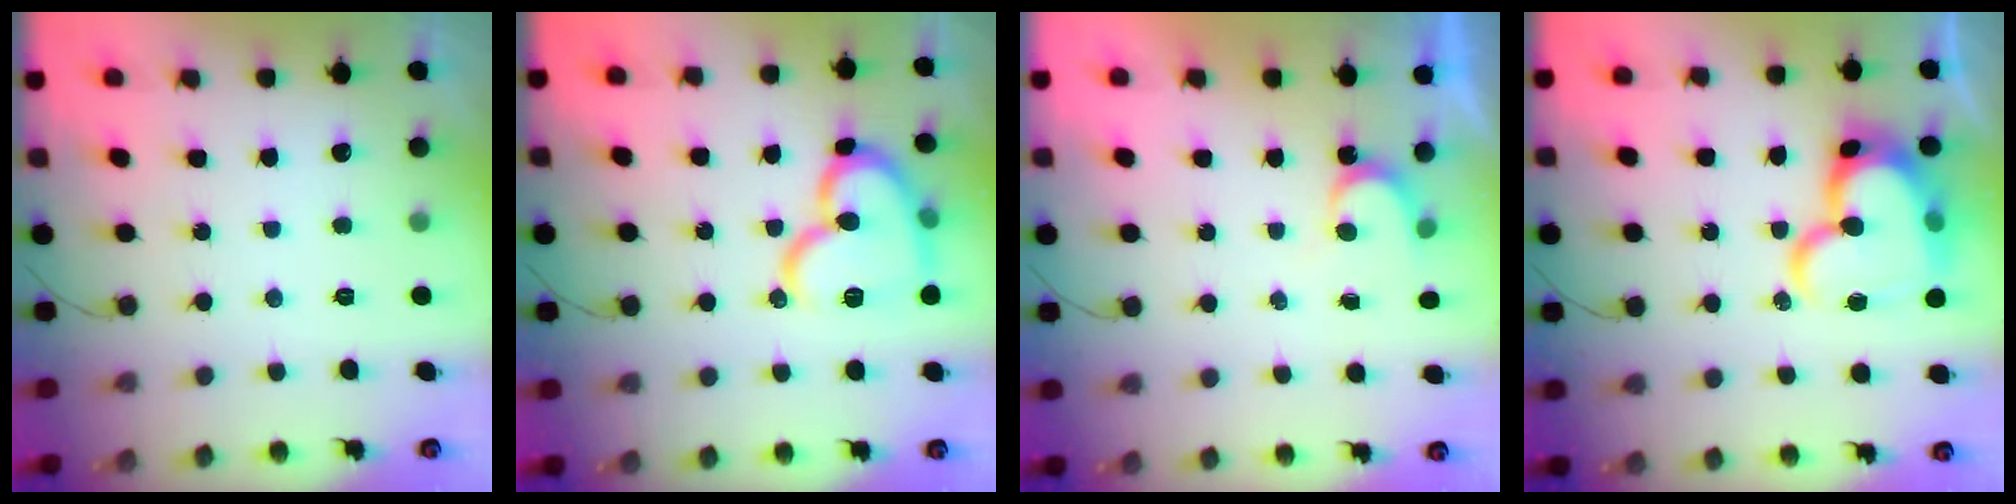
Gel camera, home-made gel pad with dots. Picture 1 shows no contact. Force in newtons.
{"total": 16.4, "press": 16.3, "slide": 1.6}
{"total": 2.8, "press": 2.8, "slide": 0.2}
{"total": 20.8, "press": 20.7, "slide": 1.9}